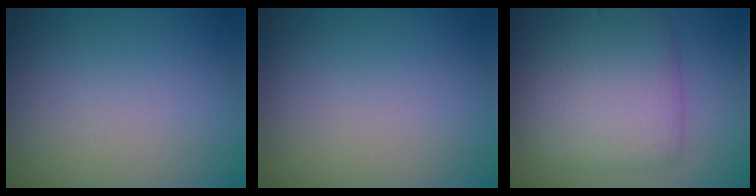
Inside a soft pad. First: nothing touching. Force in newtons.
{"total": 0.0}
{"total": 6.2, "press": 6.2, "slide": 0.2}